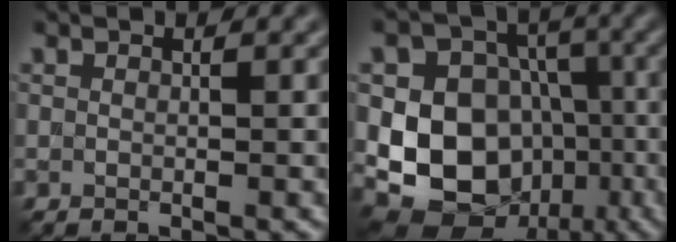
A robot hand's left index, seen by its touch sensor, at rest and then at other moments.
{"total": 11.5, "force": [-2.1, 9.5, 6.1], "torque": [-0.095, -0.007, -0.054]}